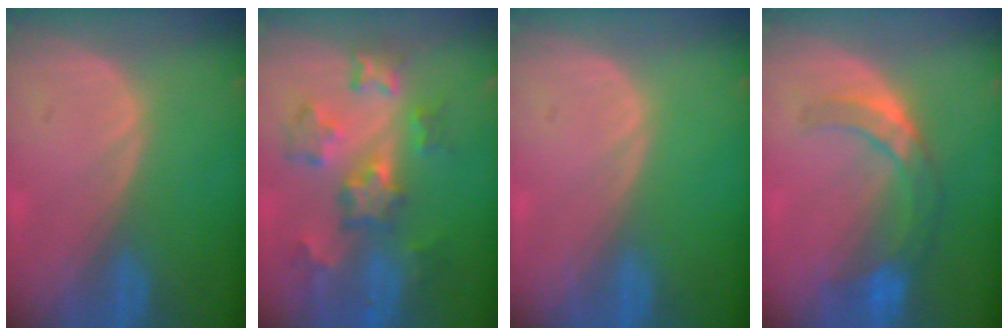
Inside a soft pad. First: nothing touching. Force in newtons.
{"total": 8.8, "press": 7.9, "slide": 4.0}
{"total": 0.0}
{"total": 7.3, "press": 6.5, "slide": 3.3}